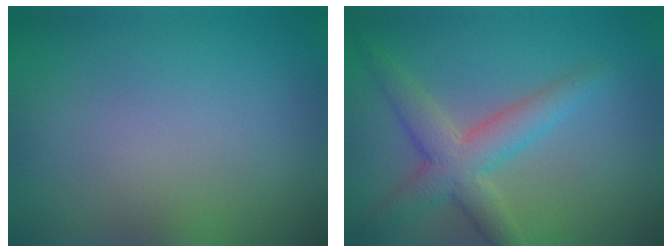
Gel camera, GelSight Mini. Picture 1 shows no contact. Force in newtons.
{"total": 4.5, "press": 4.5, "slide": 0.2}